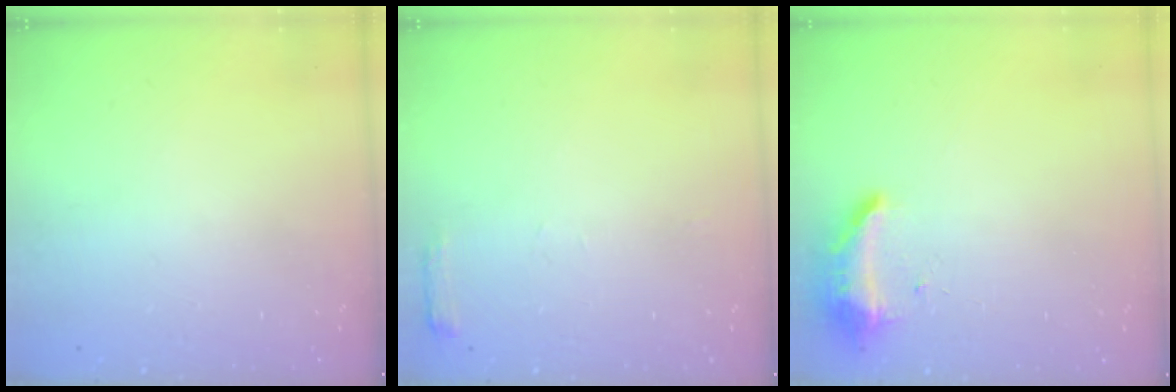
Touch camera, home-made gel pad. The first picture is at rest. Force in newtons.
{"total": 3.3, "press": 3.3, "slide": 0.5}
{"total": 9.1, "press": 8.7, "slide": 2.6}